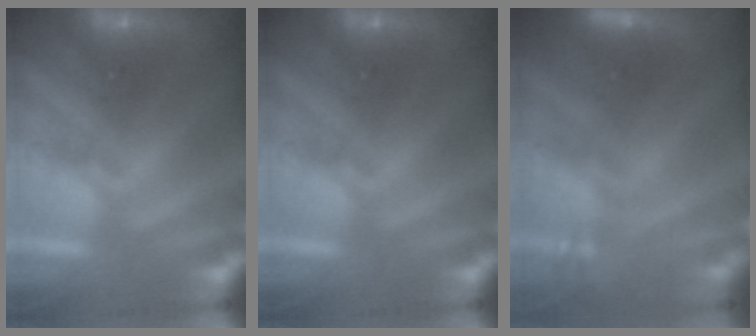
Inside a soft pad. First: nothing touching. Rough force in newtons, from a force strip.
{"total": 0.0}
{"total": 3.3}